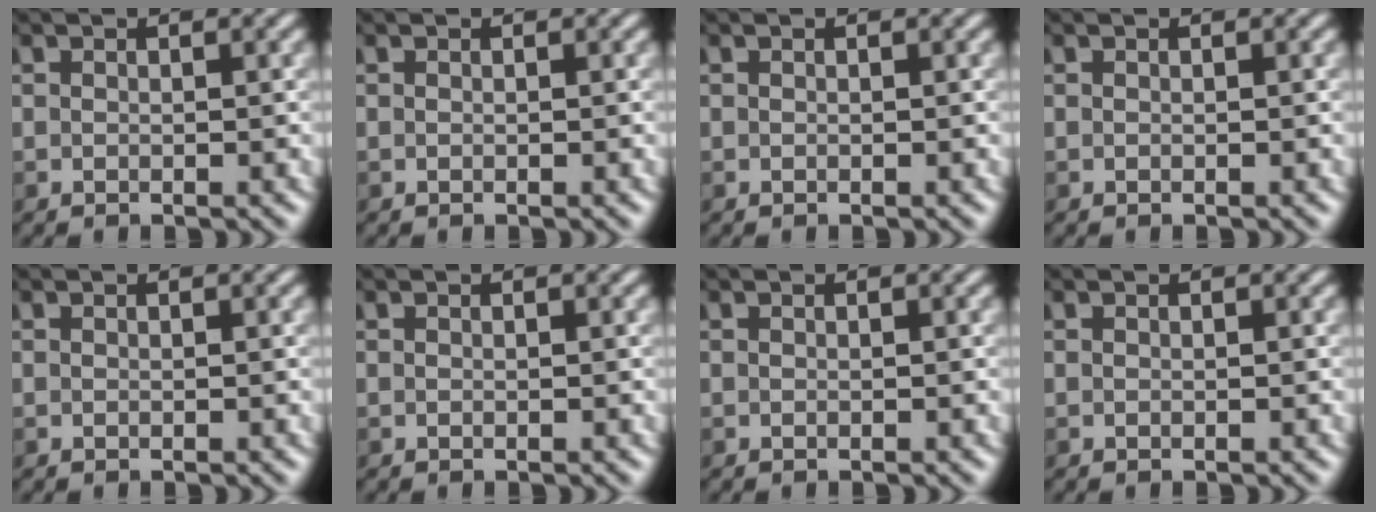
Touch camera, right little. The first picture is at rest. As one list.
[{"total": 0.0}, {"total": 0.0}, {"total": 0.0}, {"total": 0.0}, {"total": 0.0}, {"total": 0.0}, {"total": 0.0}]